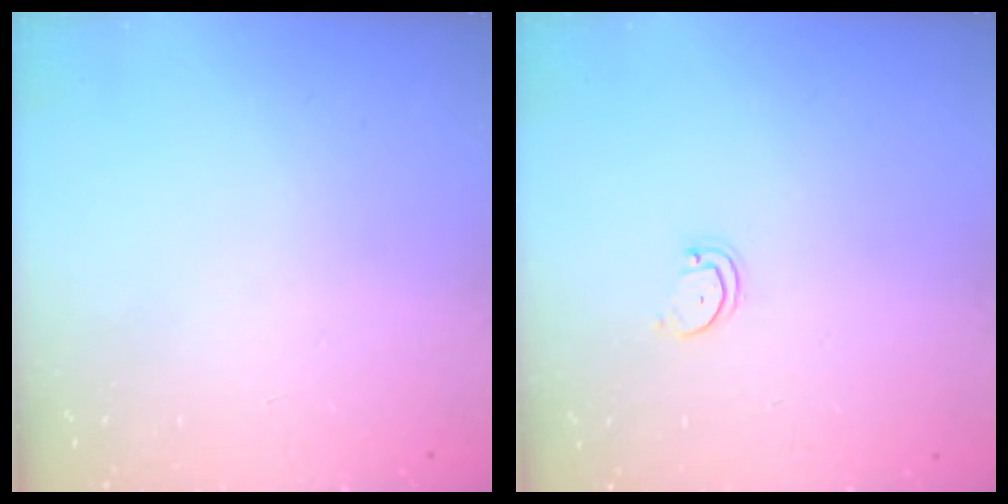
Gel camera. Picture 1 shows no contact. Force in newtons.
{"total": 1.5, "press": 1.5, "slide": 0.1}